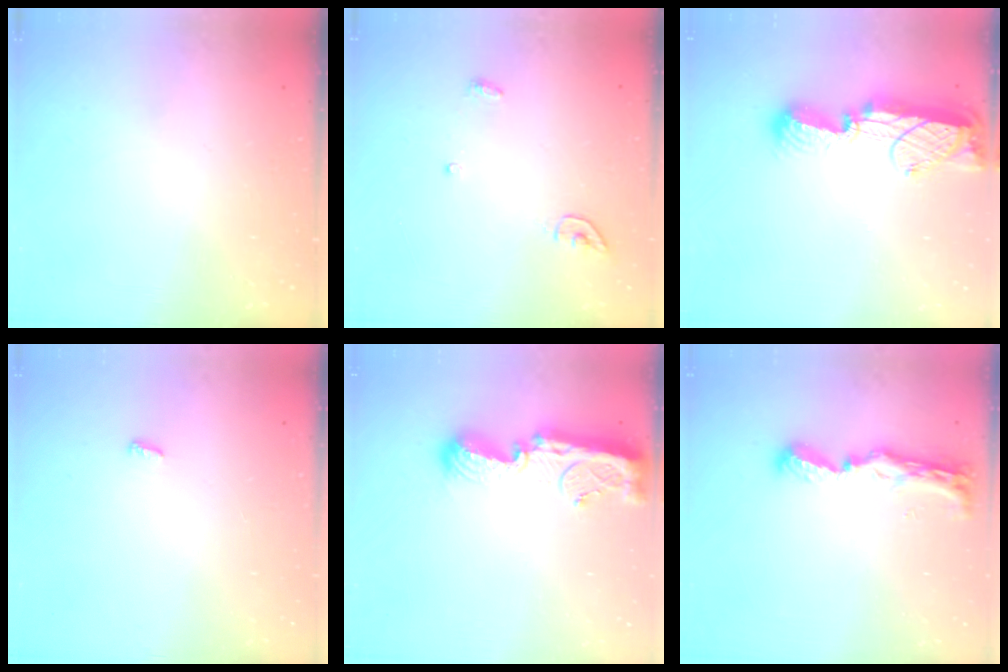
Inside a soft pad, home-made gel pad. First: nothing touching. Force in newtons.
{"total": 3.8, "press": 3.7, "slide": 0.3}
{"total": 12.4, "press": 12.3, "slide": 1.2}
{"total": 2.8, "press": 2.8, "slide": 0.5}
{"total": 11.2, "press": 11.2, "slide": 1.0}
{"total": 8.7, "press": 8.7, "slide": 0.3}